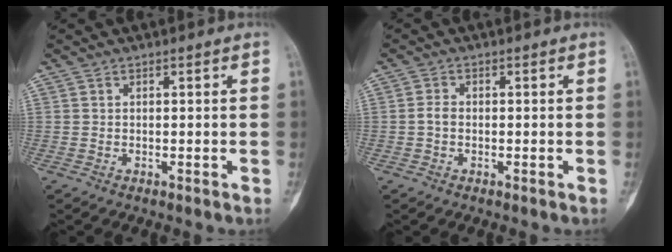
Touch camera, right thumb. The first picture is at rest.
{"total": 1.8, "force": [-0.4, 1.2, 1.2], "torque": [-0.021, 0.003, -0.010]}